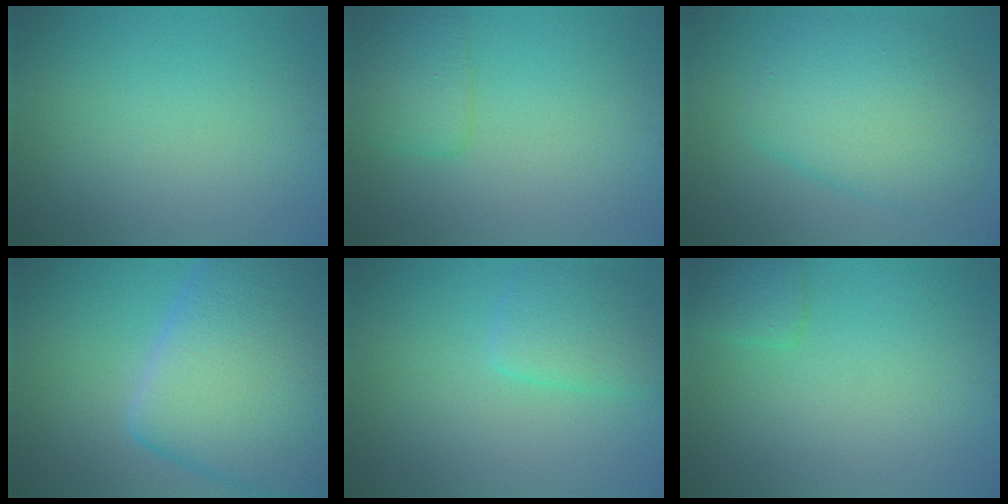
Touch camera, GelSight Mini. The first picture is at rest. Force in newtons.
{"total": 2.3, "press": 2.3, "slide": 0.1}
{"total": 6.0, "press": 6.0, "slide": 0.2}
{"total": 13.6, "press": 13.6, "slide": 0.6}
{"total": 2.8, "press": 2.8, "slide": 0.3}
{"total": 1.7, "press": 1.7, "slide": 0.1}